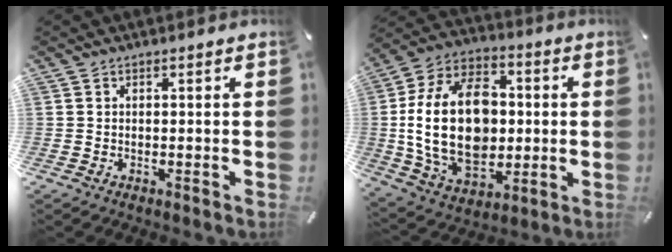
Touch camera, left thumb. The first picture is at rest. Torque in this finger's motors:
{"motor_torque": [1.08, 1.17, 1.34, -0.30, 0.92]}